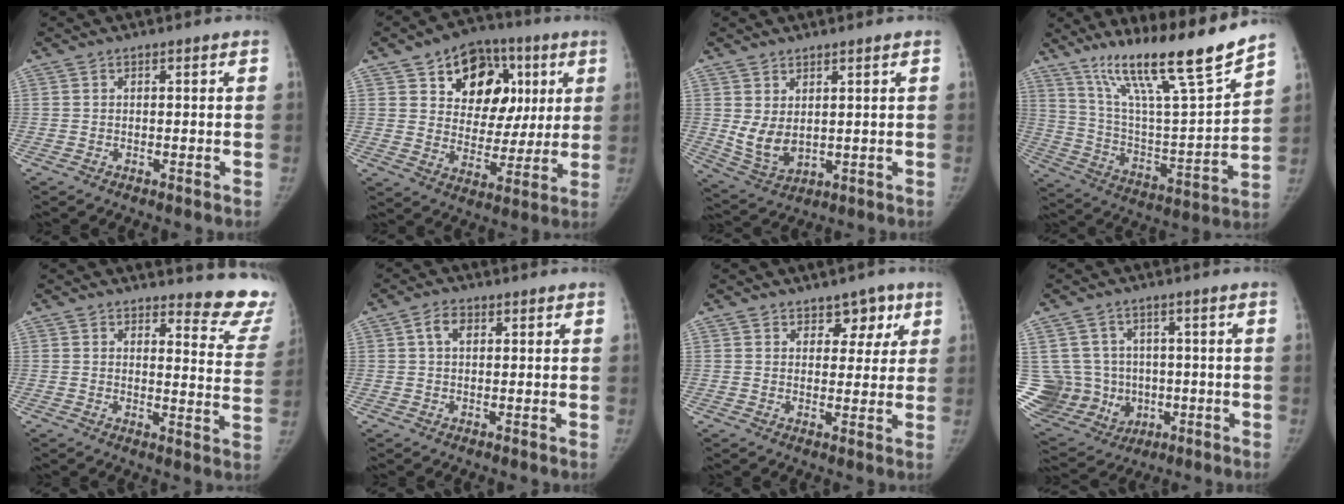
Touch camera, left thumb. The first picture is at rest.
{"total": 18.2, "force": [6.8, 13.0, 10.6], "torque": [-0.097, -0.004, 0.108]}
{"total": 6.4, "force": [1.7, 3.7, 4.9], "torque": [-0.084, -0.022, 0.049]}
{"total": 22.7, "force": [17.1, 1.8, 14.8], "torque": [-0.219, -0.077, 0.300]}
{"total": 12.5, "force": [12.1, 2.8, 2.0], "torque": [0.022, -0.132, 0.108]}
{"total": 3.1, "force": [1.1, 2.0, 2.2], "torque": [-0.037, 0.007, 0.018]}
{"total": 5.2, "force": [3.0, 3.6, 2.3], "torque": [0.009, -0.013, 0.040]}
{"total": 17.0, "force": [-1.1, 15.6, 6.8], "torque": [-0.143, 0.023, 0.013]}